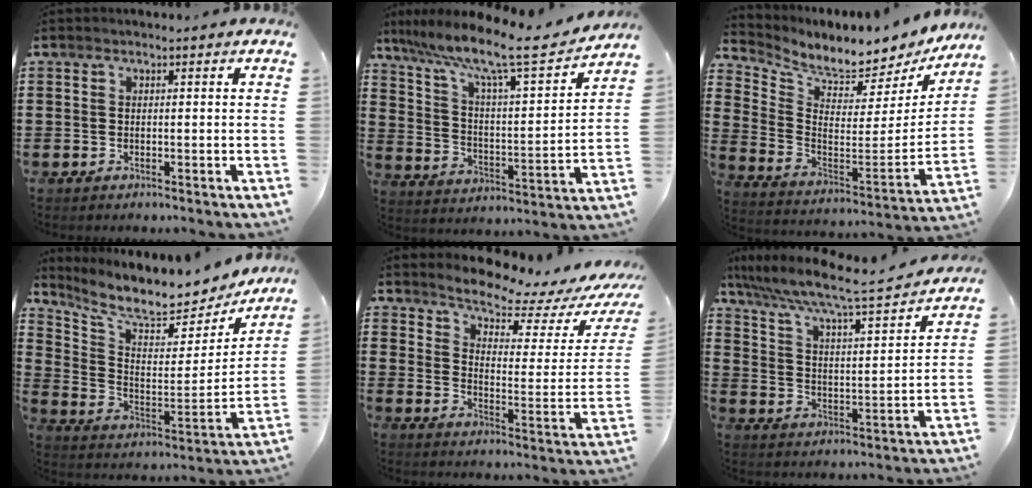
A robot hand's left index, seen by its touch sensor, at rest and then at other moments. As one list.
[{"total": 10.2, "force": [8.1, 0.7, 6.2], "torque": [-0.141, -0.054, 0.129]}, {"total": 6.3, "force": [5.8, 1.1, 2.1], "torque": [-0.059, -0.066, 0.092]}, {"total": 8.4, "force": [7.4, 1.6, 3.6], "torque": [-0.099, -0.059, 0.122]}, {"total": 6.6, "force": [6.1, 1.0, 2.4], "torque": [-0.061, -0.048, 0.101]}, {"total": 7.1, "force": [6.0, 0.0, 3.7], "torque": [-0.098, -0.044, 0.091]}]